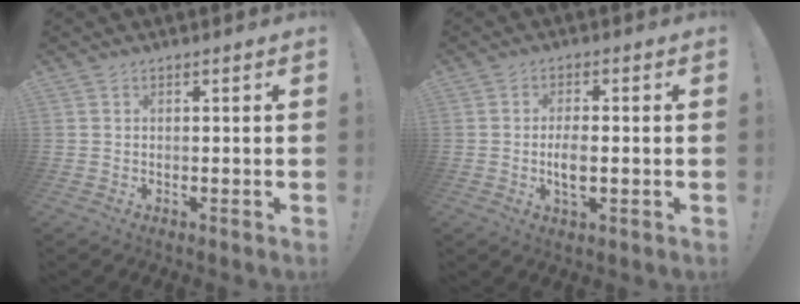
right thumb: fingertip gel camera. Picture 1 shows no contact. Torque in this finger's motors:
{"motor_torque": [0.00, 0.40, 0.11, 0.30, 0.04]}